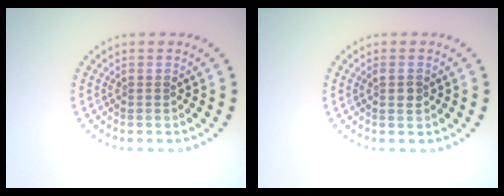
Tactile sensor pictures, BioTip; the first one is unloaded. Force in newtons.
{"total": 1.1, "press": 1.0, "slide": 0.4}